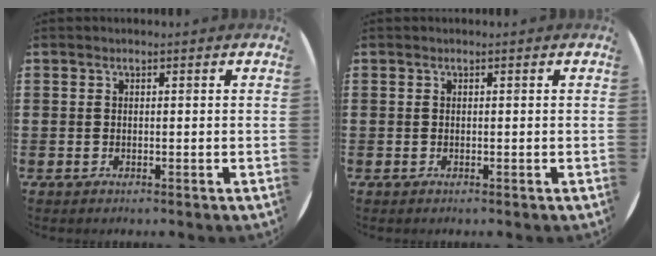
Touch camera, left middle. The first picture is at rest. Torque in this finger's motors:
{"motor_torque": [-0.21, 0.05, -0.02, -0.01]}